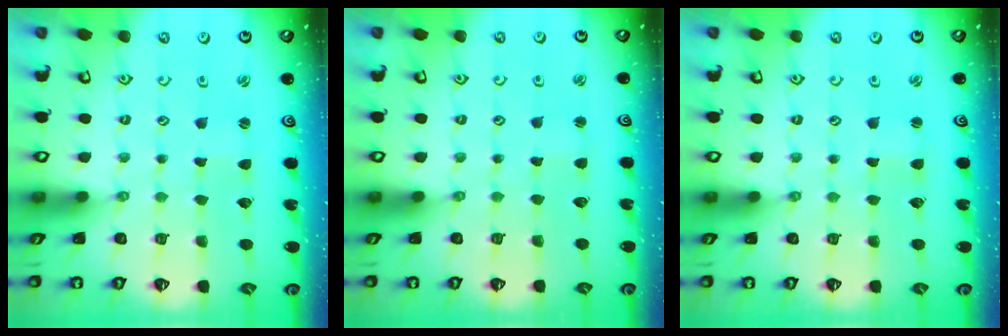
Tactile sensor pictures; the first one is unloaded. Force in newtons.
{"total": 1.0, "press": 0.9, "slide": 0.1}
{"total": 1.2, "press": 1.2, "slide": 0.1}